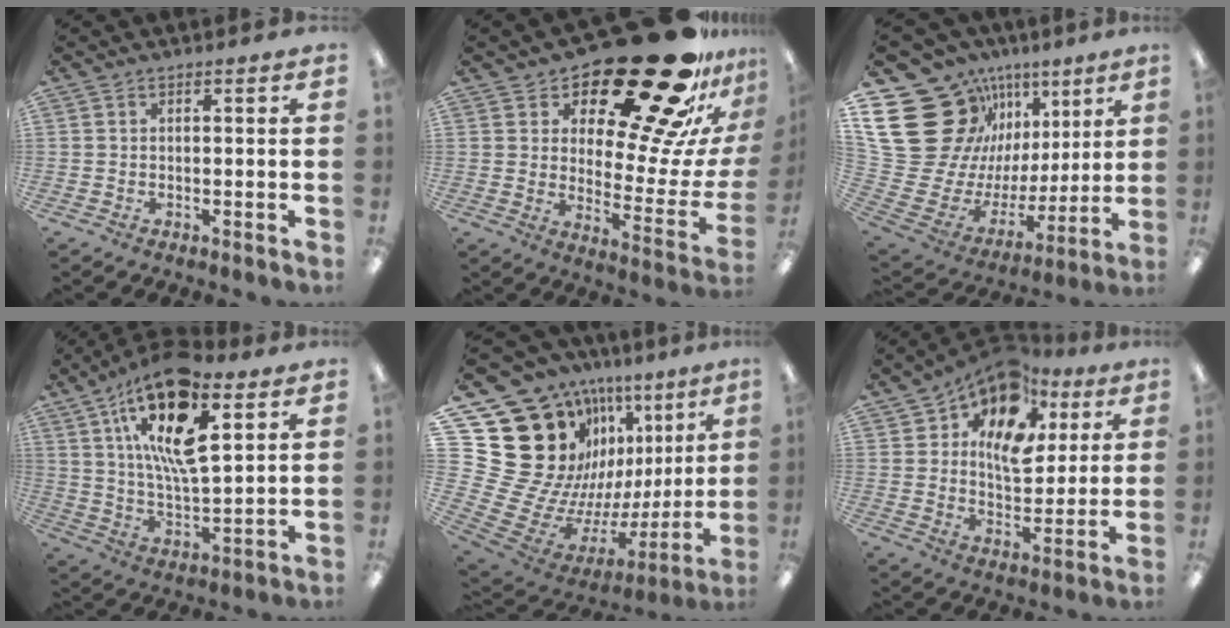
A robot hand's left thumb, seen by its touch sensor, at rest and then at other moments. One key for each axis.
{"total": 28.1, "fx": 20.4, "fy": 9.2, "fz": 17.0, "tx": -0.222, "ty": -0.157, "tz": 0.341}
{"total": 25.5, "fx": 11.7, "fy": 19.4, "fz": 11.7, "tx": -0.202, "ty": -0.096, "tz": 0.269}
{"total": 21.1, "fx": 10.8, "fy": 8.7, "fz": 15.9, "tx": -0.273, "ty": -0.039, "tz": 0.177}
{"total": 26.7, "fx": 11.5, "fy": 18.8, "fz": 15.2, "tx": -0.256, "ty": -0.159, "tz": 0.285}
{"total": 15.5, "fx": 9.2, "fy": 9.1, "fz": 8.5, "tx": -0.151, "ty": -0.048, "tz": 0.166}